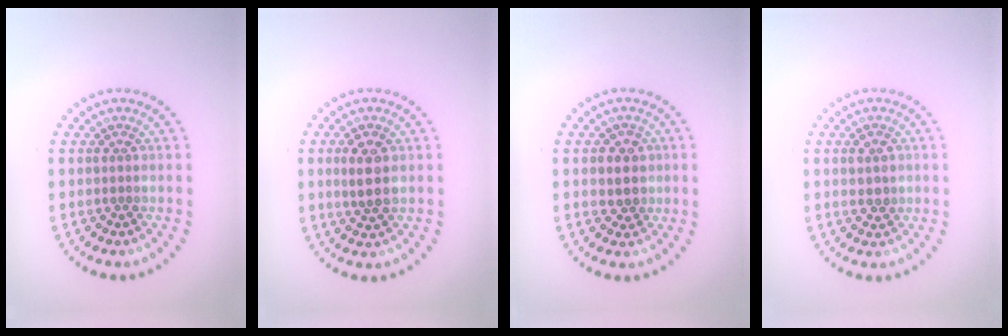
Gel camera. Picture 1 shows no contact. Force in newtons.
{"total": 2.6, "press": 2.5, "slide": 0.6}
{"total": 2.1, "press": 2.0, "slide": 0.7}
{"total": 1.7, "press": 1.7, "slide": 0.0}